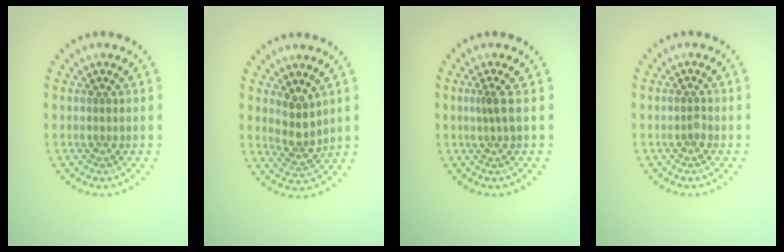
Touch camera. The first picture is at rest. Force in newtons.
{"total": 2.6, "press": 2.1, "slide": 1.6}
{"total": 1.1, "press": 0.6, "slide": 0.9}
{"total": 0.6, "press": 0.5, "slide": 0.4}